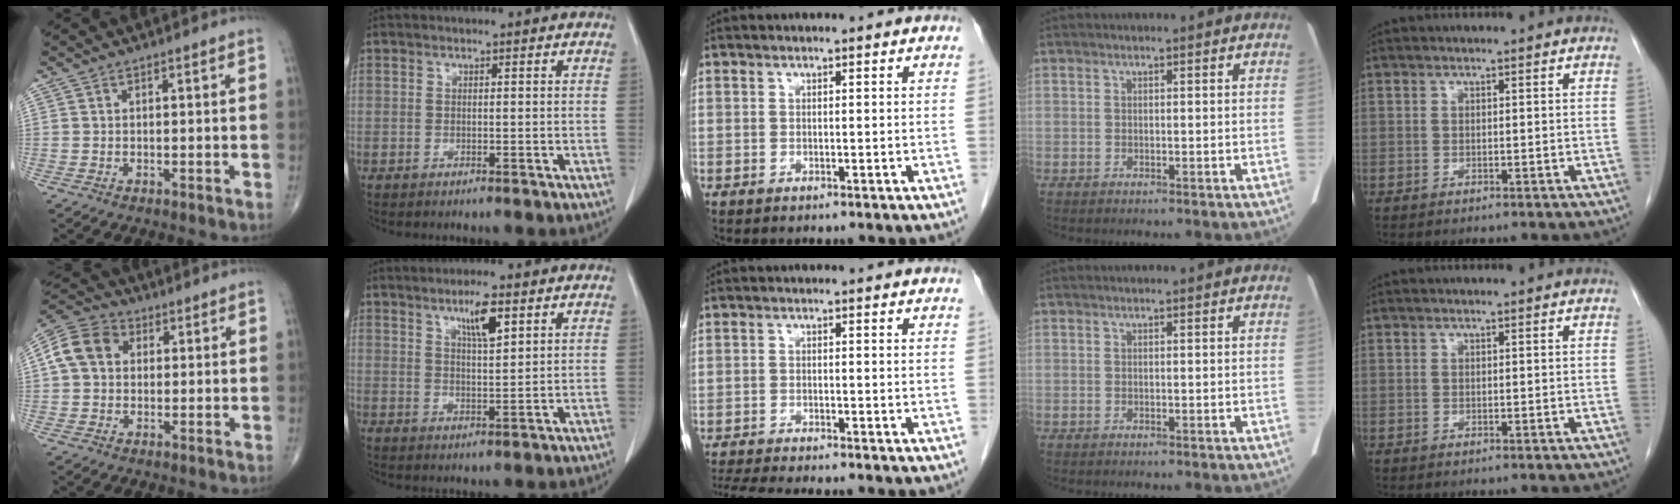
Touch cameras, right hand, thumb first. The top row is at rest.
{"thumb": {"total": 9.2, "force": [1.7, 7.2, 5.4], "torque": [-0.095, 0.023, 0.020]}, "index": {"total": 5.3, "force": [2.9, 0.8, 4.4], "torque": [-0.077, -0.002, 0.050]}, "middle": {"total": 8.3, "force": [-7.5, 0.0, 3.6], "torque": [-0.056, -0.017, -0.120]}}